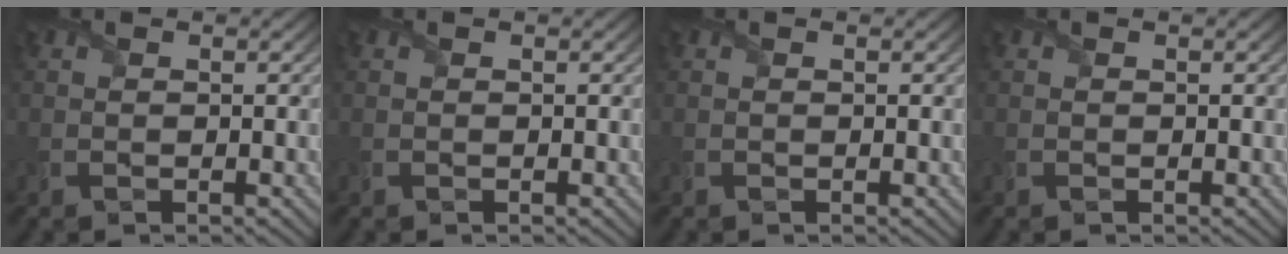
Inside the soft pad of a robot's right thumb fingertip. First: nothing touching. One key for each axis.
{"total": 0.0}
{"total": 0.0}
{"total": 0.0}